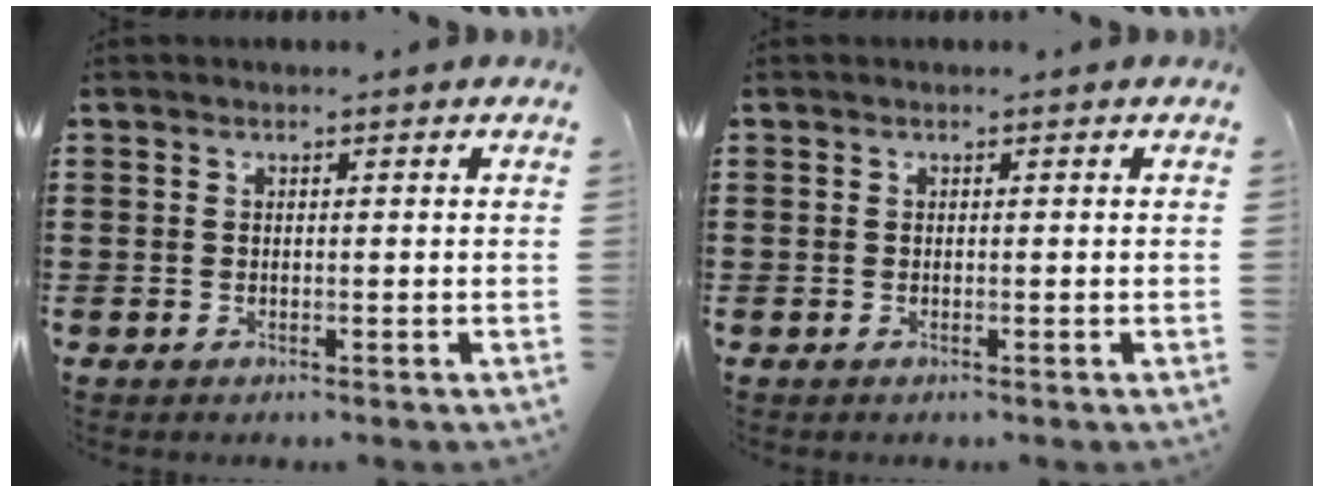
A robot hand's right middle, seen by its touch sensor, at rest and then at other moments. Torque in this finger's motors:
{"motor_torque": [-1.22, -0.92, 0.04, 0.00]}